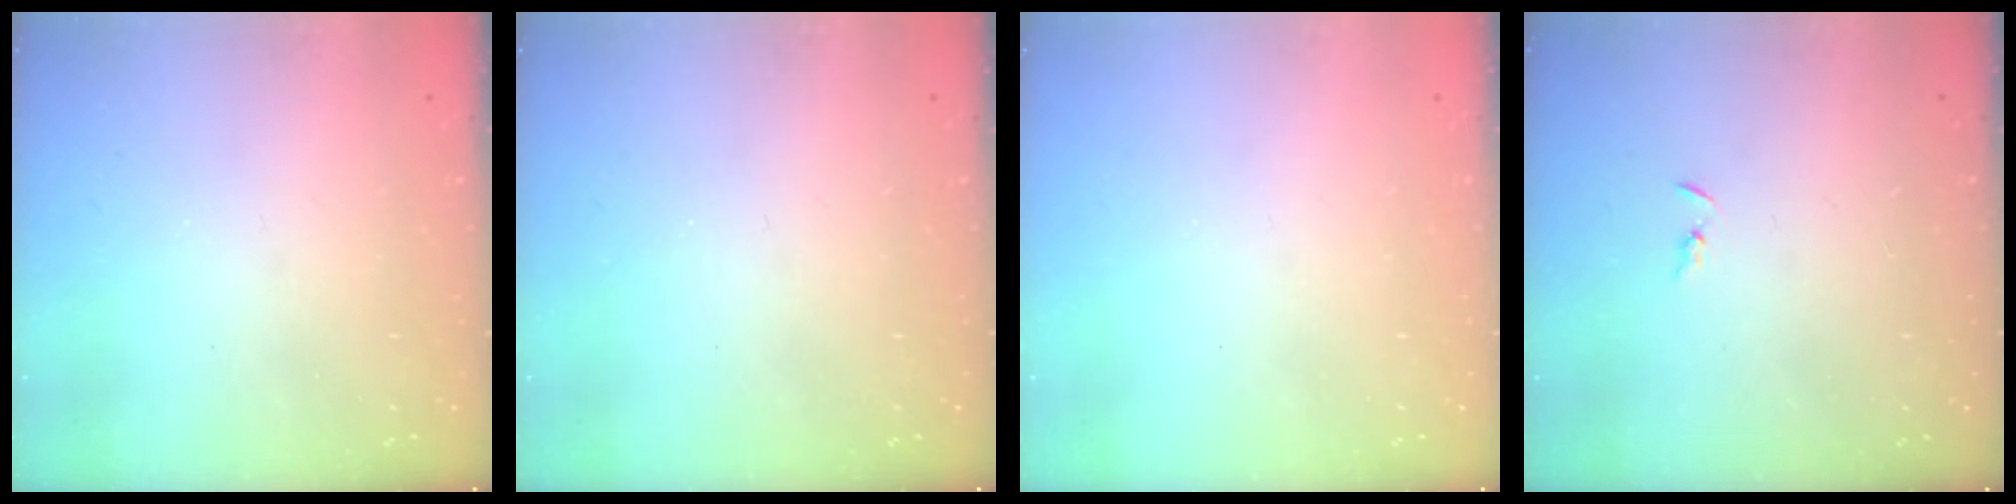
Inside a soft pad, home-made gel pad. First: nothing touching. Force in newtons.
{"total": 0.0}
{"total": 0.0}
{"total": 2.1, "press": 2.1, "slide": 0.3}